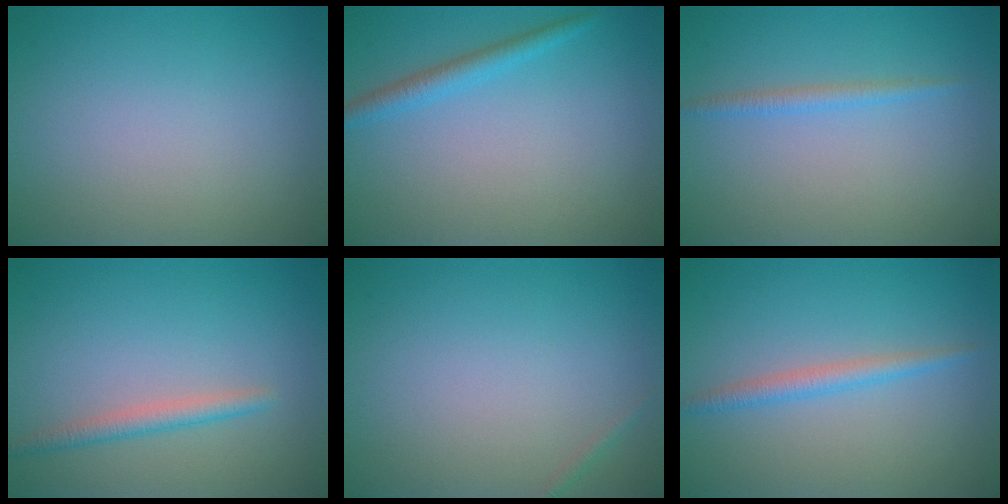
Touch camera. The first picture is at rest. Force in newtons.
{"total": 2.0, "press": 2.0, "slide": 0.1}
{"total": 1.3, "press": 1.3, "slide": 0.1}
{"total": 1.9, "press": 1.9, "slide": 0.0}
{"total": 0.5, "press": 0.5, "slide": 0.0}
{"total": 1.9, "press": 1.9, "slide": 0.0}